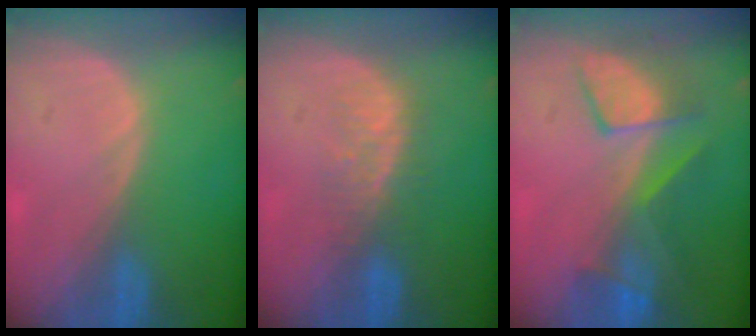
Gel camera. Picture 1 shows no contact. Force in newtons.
{"total": 4.5, "press": 4.2, "slide": 1.7}
{"total": 7.6, "press": 7.2, "slide": 2.4}